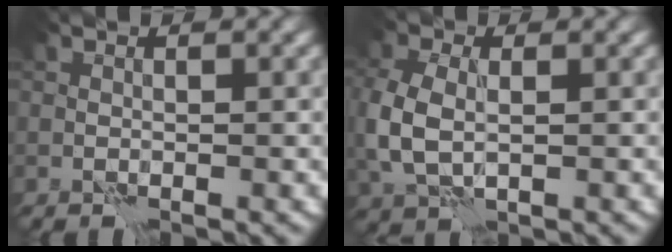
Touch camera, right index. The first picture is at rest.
{"total": 4.9, "force": [0.2, 3.3, 3.6], "torque": [-0.102, -0.007, 0.003]}